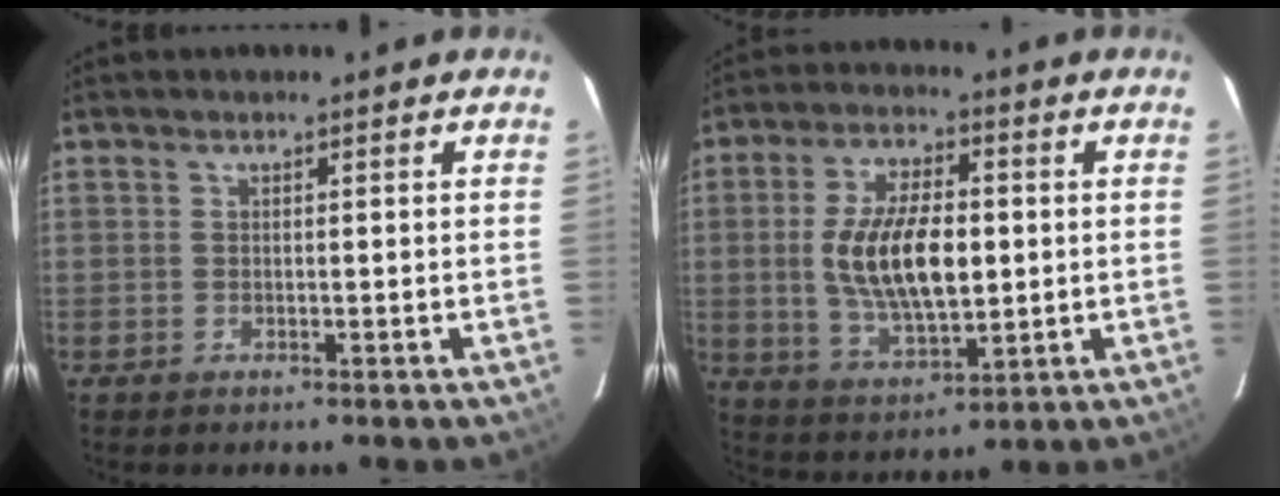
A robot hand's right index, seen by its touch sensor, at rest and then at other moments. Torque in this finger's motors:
{"motor_torque": [0.32, 0.10, 0.69, 0.19]}